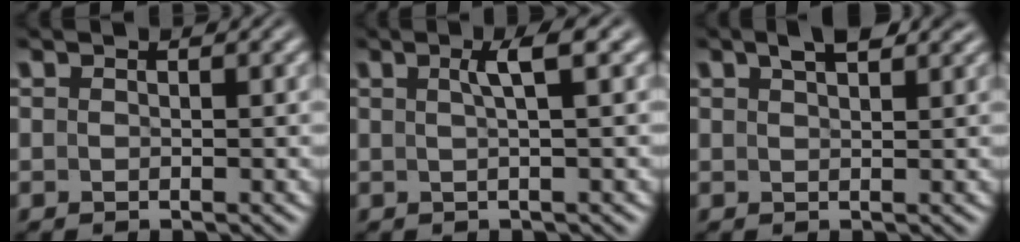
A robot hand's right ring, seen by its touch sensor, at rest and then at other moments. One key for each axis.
{"total": 2.3, "fx": 0.5, "fy": -0.7, "fz": 2.2, "tx": -0.035, "ty": 0.009, "tz": 0.011}
{"total": 2.4, "fx": 1.7, "fy": 0.2, "fz": 1.7, "tx": -0.016, "ty": 0.006, "tz": 0.029}